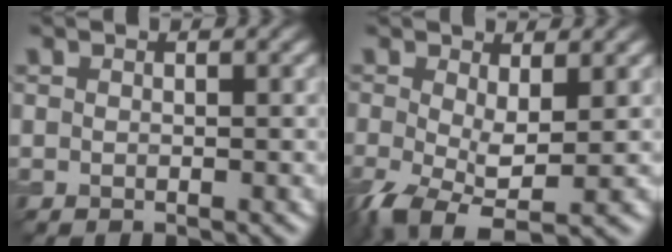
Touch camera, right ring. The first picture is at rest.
{"total": 5.5, "force": [-1.5, 2.4, 4.7], "torque": [-0.112, -0.017, -0.029]}